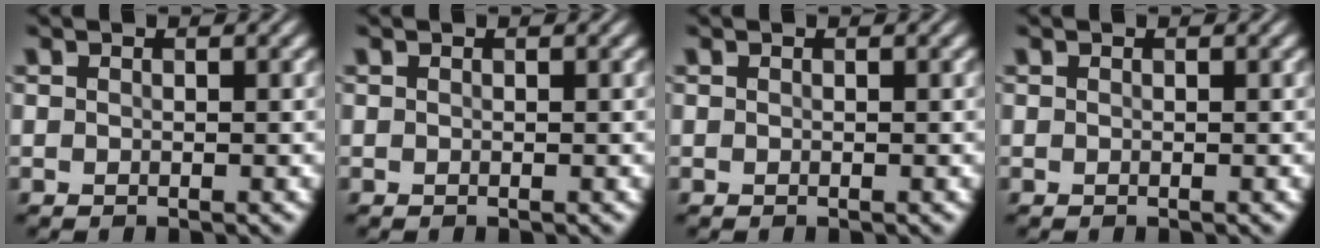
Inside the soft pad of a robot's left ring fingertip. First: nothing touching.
{"total": 0.0}
{"total": 0.0}
{"total": 0.0}